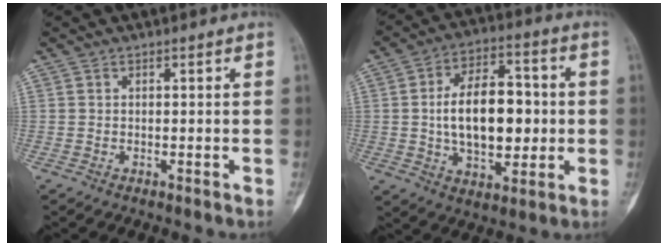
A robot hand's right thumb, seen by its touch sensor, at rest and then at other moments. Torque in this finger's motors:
{"motor_torque": [1.79, 1.90, 0.48, -0.24, 0.40]}